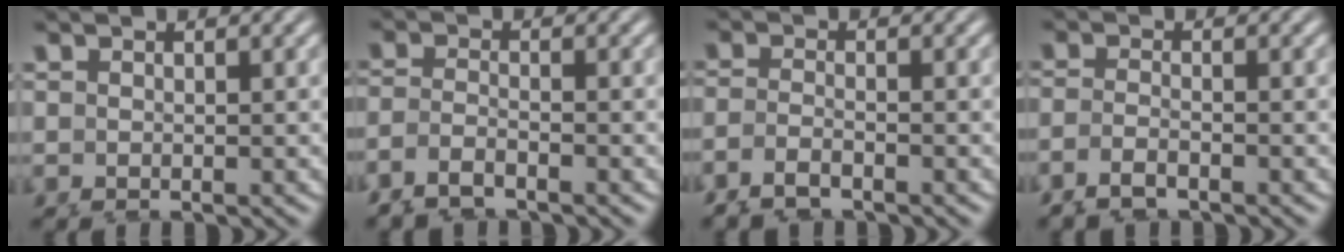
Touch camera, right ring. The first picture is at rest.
{"total": 4.5, "force": [-1.8, 3.8, 1.8], "torque": [-0.059, -0.019, -0.027]}
{"total": 3.5, "force": [-1.6, 2.8, 1.6], "torque": [-0.052, -0.018, -0.020]}
{"total": 3.2, "force": [-1.5, 2.4, 1.5], "torque": [-0.049, -0.018, -0.017]}